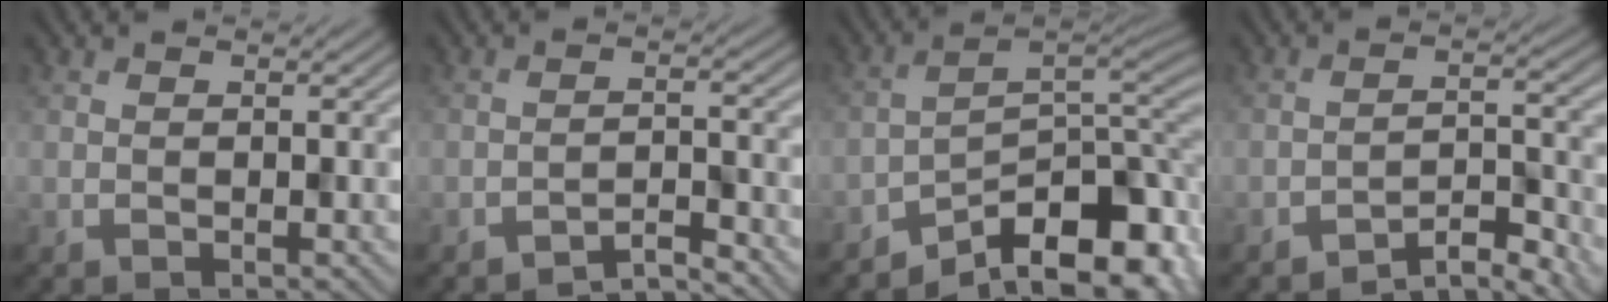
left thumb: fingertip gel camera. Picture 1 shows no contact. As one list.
[{"total": 3.3, "force": [-3.1, 0.2, 1.2], "torque": [-0.013, 0.010, -0.058]}, {"total": 12.3, "force": [-7.7, 4.5, 8.5], "torque": [-0.123, -0.011, -0.129]}, {"total": 5.0, "force": [-4.3, 0.8, 2.4], "torque": [-0.034, 0.012, -0.075]}]